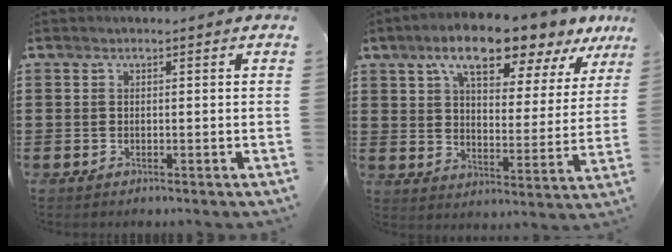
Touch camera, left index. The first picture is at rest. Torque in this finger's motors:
{"motor_torque": [2.14, 0.00, 1.05, 0.21]}